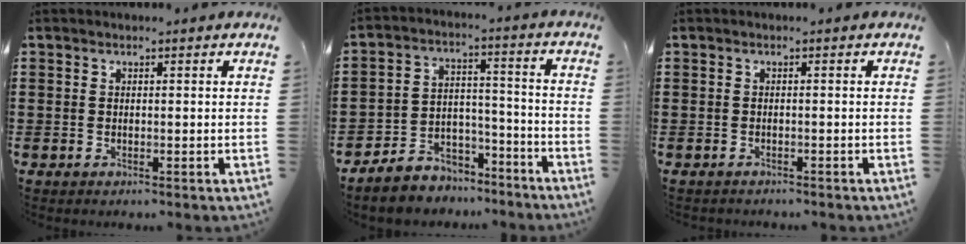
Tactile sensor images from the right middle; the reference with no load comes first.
{"total": 5.0, "force": [-4.4, 2.4, -0.3], "torque": [-0.008, 0.010, -0.092]}
{"total": 0.5, "force": [-0.5, 0.0, 0.0], "torque": [-0.003, -0.001, -0.011]}